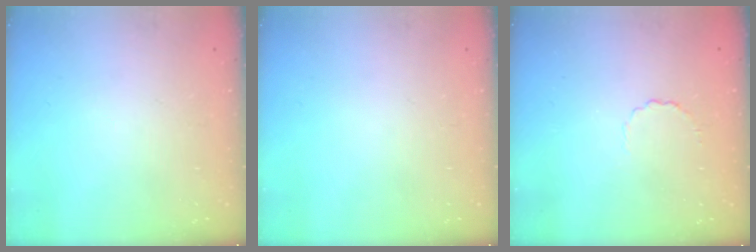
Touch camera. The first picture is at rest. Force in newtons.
{"total": 0.0}
{"total": 2.6, "press": 2.4, "slide": 1.0}